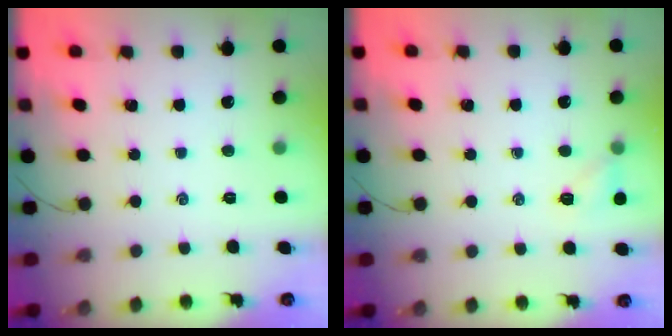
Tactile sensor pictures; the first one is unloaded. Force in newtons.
{"total": 6.0, "press": 5.8, "slide": 1.2}